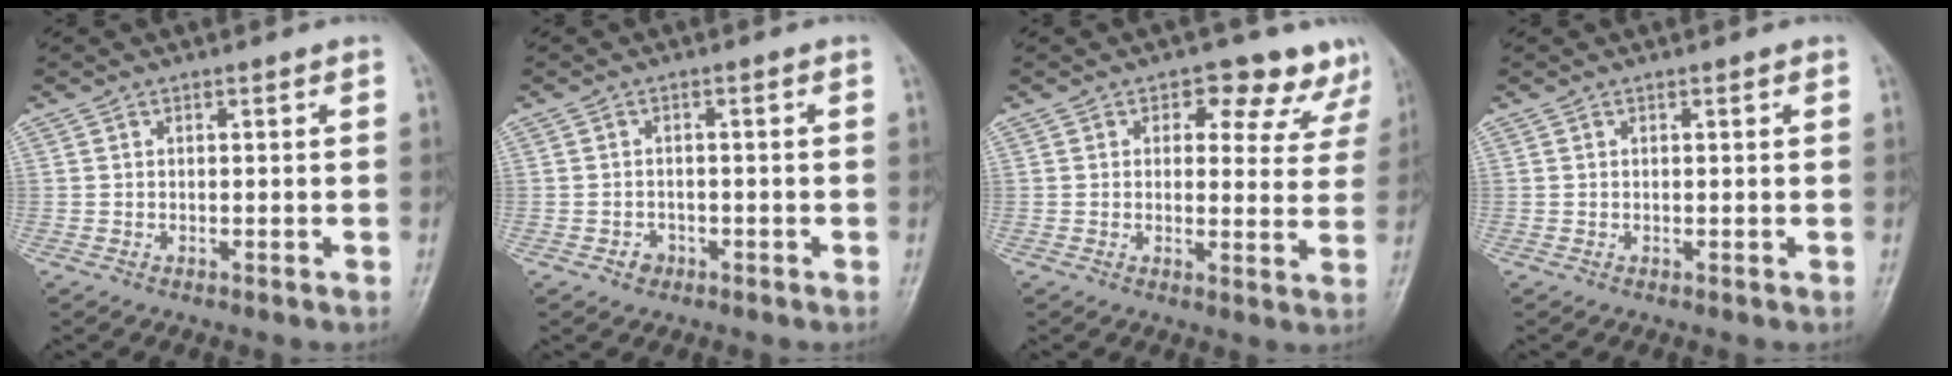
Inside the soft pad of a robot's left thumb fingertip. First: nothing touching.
{"total": 1.9, "force": [-1.0, 1.5, 0.4], "torque": [0.001, 0.010, -0.014]}
{"total": 9.5, "force": [6.7, 5.6, 3.9], "torque": [0.006, -0.028, 0.060]}
{"total": 0.6, "force": [0.3, 0.2, 0.4], "torque": [-0.006, 0.000, 0.002]}